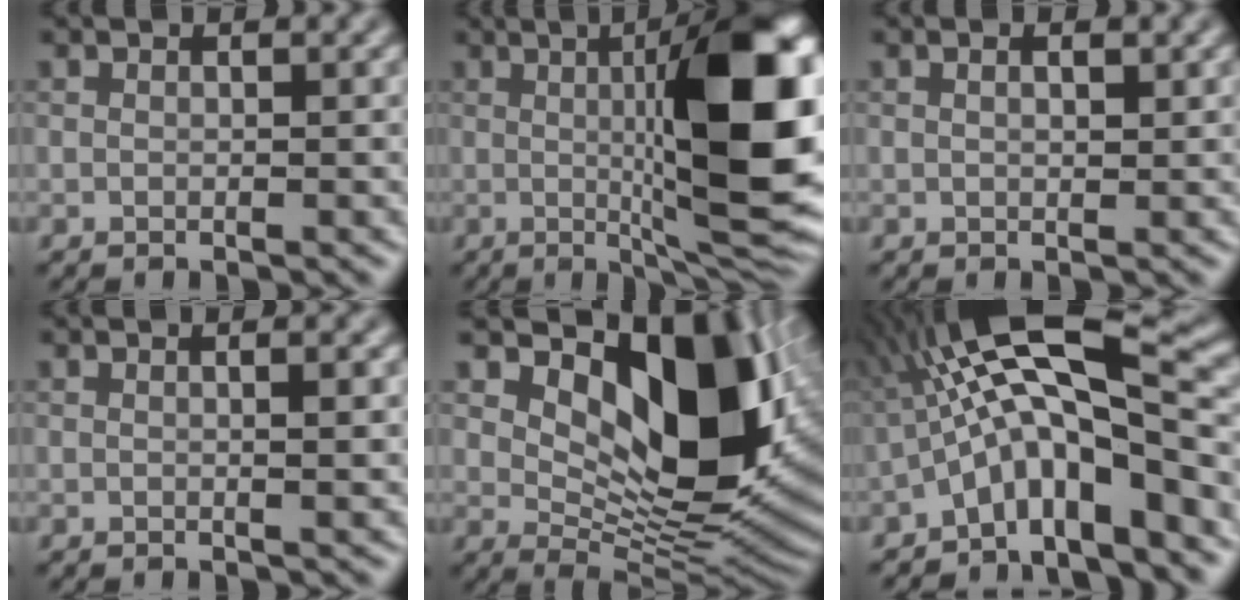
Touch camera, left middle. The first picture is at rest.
{"total": 13.8, "force": [0.3, 2.9, 13.5], "torque": [-0.168, 0.013, 0.014]}
{"total": 1.1, "force": [0.6, 0.3, 0.9], "torque": [-0.004, 0.002, 0.005]}
{"total": 1.6, "force": [0.0, 0.4, 1.6], "torque": [-0.018, 0.009, -0.002]}
{"total": 11.5, "force": [3.8, 6.0, 9.1], "torque": [-0.132, -0.011, 0.088]}
{"total": 10.3, "force": [-2.1, 2.6, 9.7], "torque": [-0.164, 0.036, -0.036]}